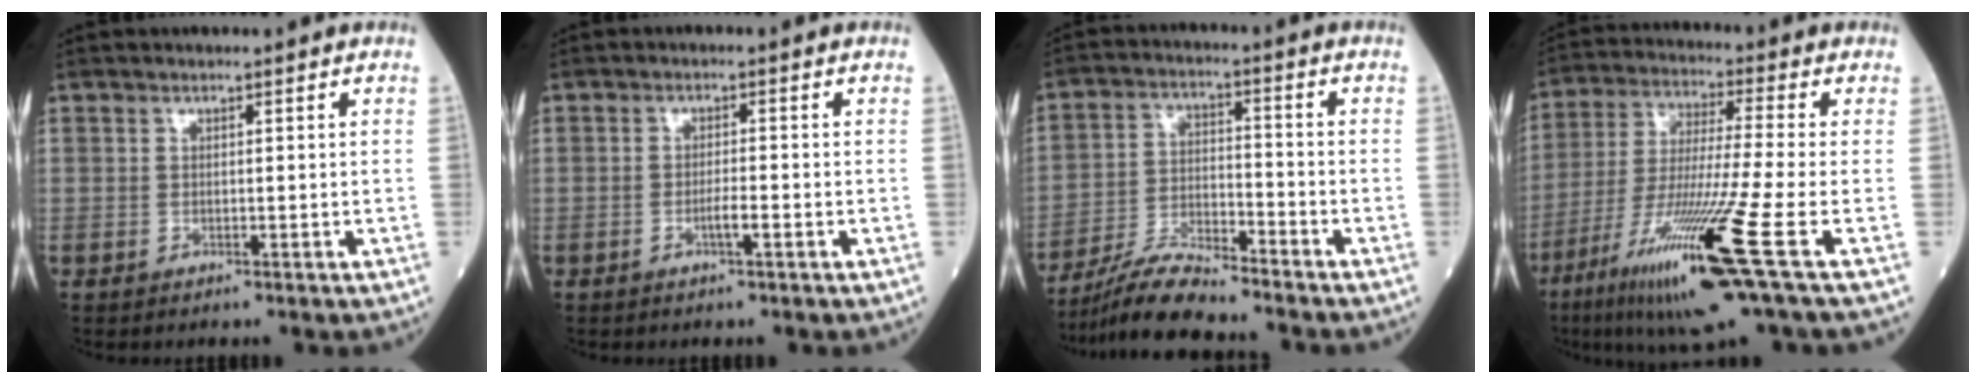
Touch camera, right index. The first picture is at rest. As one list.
[{"total": 2.2, "force": [-0.9, 0.1, 2.0], "torque": [-0.036, -0.001, -0.017]}, {"total": 8.9, "force": [-8.4, -0.1, 3.1], "torque": [-0.061, -0.013, -0.158]}, {"total": 17.1, "force": [-8.1, -1.2, 15.0], "torque": [-0.305, -0.050, -0.153]}]